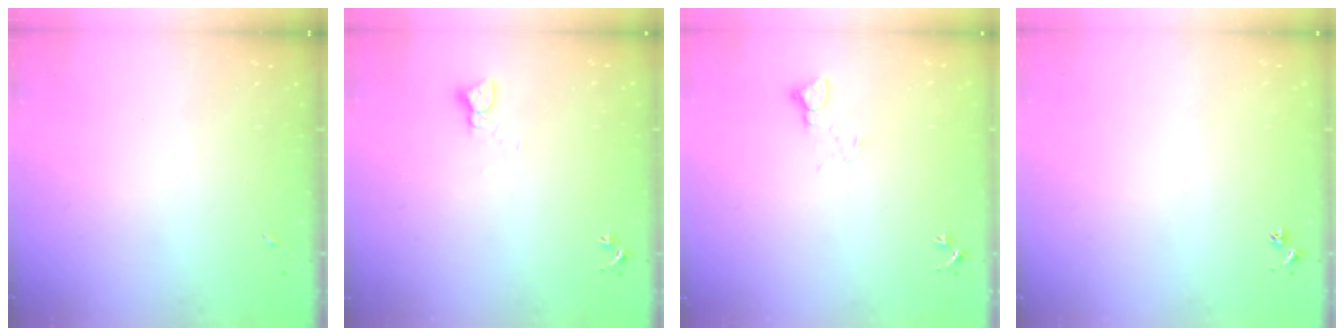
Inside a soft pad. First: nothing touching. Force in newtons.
{"total": 2.3, "press": 2.3, "slide": 0.3}
{"total": 4.4, "press": 4.3, "slide": 0.4}
{"total": 2.9, "press": 2.8, "slide": 0.3}